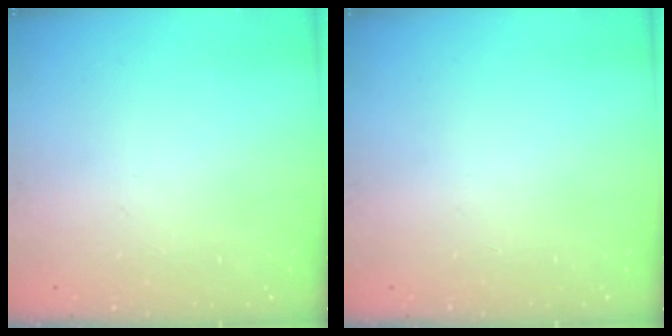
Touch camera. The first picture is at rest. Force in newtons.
{"total": 0.0}